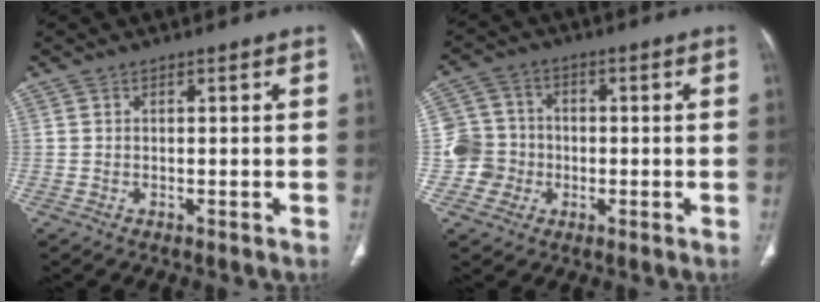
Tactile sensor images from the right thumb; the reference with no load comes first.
{"total": 7.5, "force": [-1.5, 7.2, 1.0], "torque": [0.013, 0.019, -0.033]}